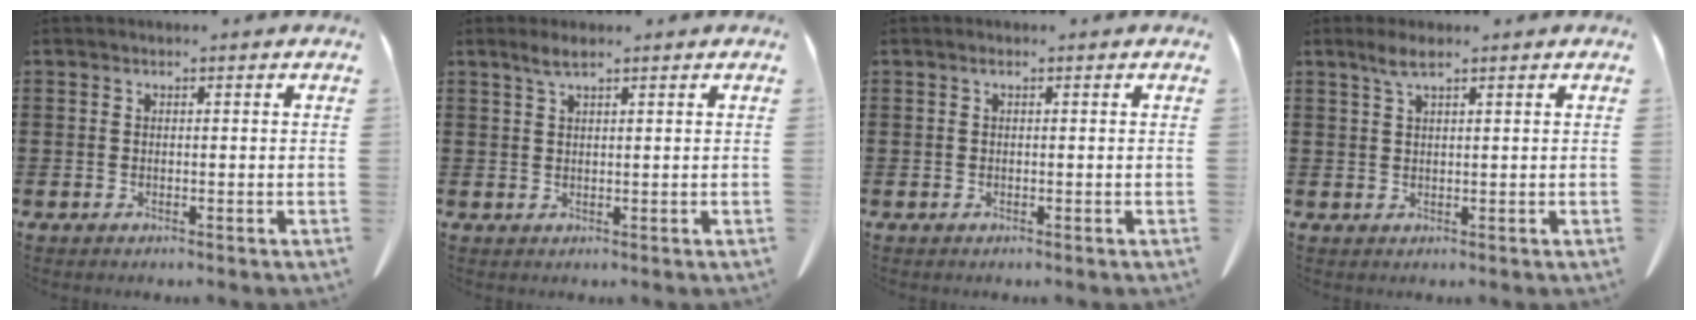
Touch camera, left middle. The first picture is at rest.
{"total": 2.2, "force": [1.4, 0.3, 1.6], "torque": [-0.034, 0.002, 0.025]}
{"total": 0.5, "force": [0.0, 0.1, 0.5], "torque": [-0.010, 0.000, 0.001]}
{"total": 2.7, "force": [1.7, 0.4, 2.1], "torque": [-0.045, 0.002, 0.030]}